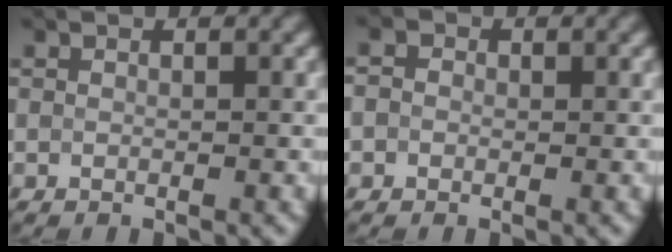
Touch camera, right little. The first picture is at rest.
{"total": 1.3, "force": [0.1, 1.2, 0.5], "torque": [-0.010, 0.004, -0.008]}